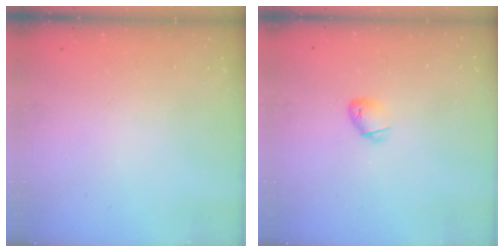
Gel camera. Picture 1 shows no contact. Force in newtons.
{"total": 4.2, "press": 4.1, "slide": 0.7}